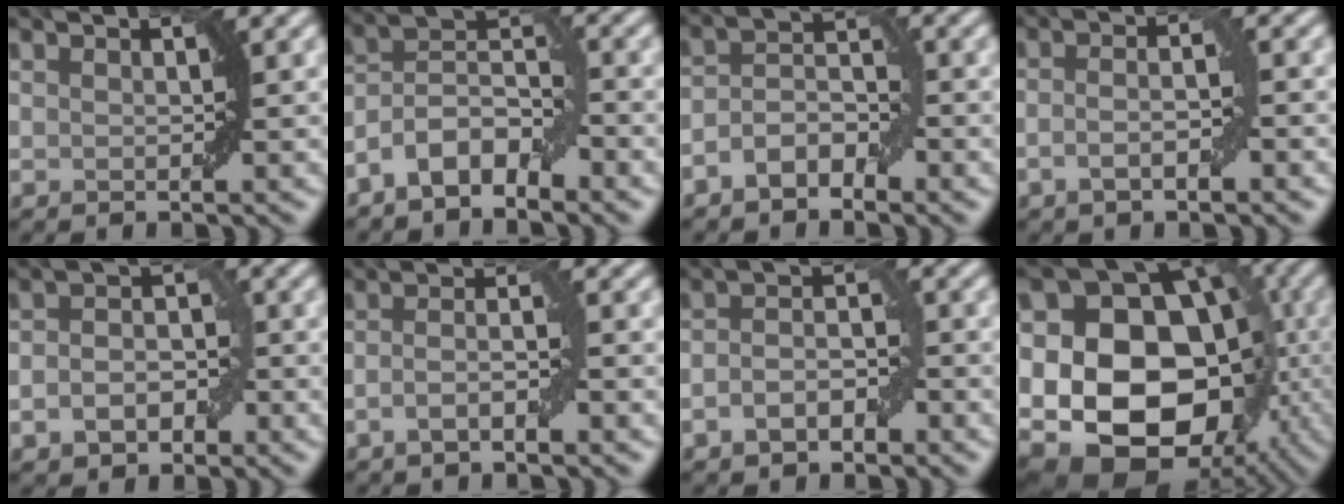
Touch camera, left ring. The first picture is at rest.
{"total": 5.2, "force": [-3.1, 2.5, 3.3], "torque": [-0.060, 0.010, -0.066]}
{"total": 3.4, "force": [-1.8, 1.9, 2.1], "torque": [-0.041, 0.010, -0.035]}
{"total": 2.6, "force": [-0.9, 0.7, 2.3], "torque": [-0.044, 0.002, -0.018]}
{"total": 3.9, "force": [-1.2, 2.7, 2.5], "torque": [-0.037, 0.000, -0.026]}
{"total": 2.4, "force": [-1.1, 0.5, 2.1], "torque": [-0.041, 0.006, -0.026]}
{"total": 3.4, "force": [-1.5, 1.9, 2.4], "torque": [-0.043, 0.004, -0.030]}
{"total": 18.1, "force": [-2.0, 14.3, 10.9], "torque": [-0.131, -0.012, -0.031]}